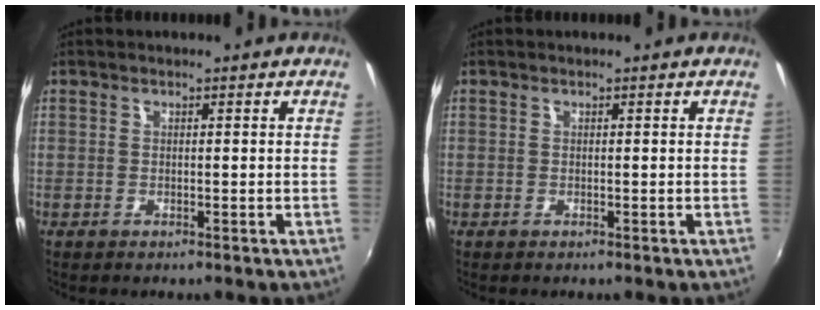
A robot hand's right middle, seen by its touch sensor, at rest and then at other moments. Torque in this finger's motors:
{"motor_torque": [-0.05, 0.12, -0.01, -0.01]}